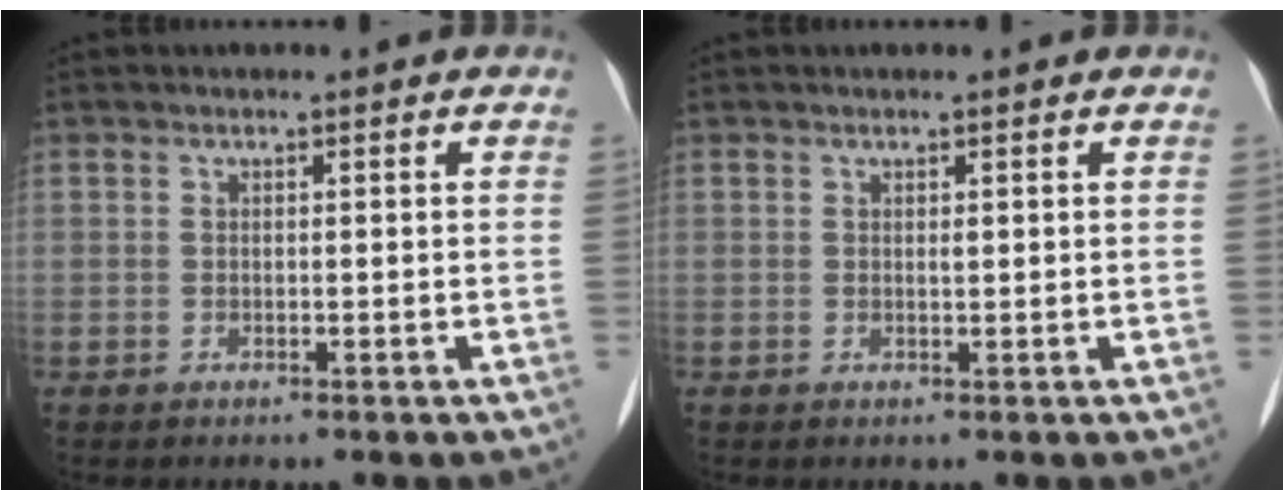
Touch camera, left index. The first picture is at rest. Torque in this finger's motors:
{"motor_torque": [0.22, 0.02, 0.09, 0.02]}